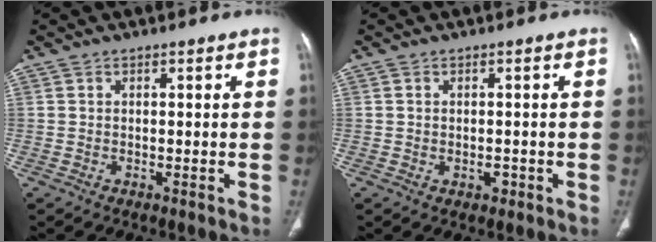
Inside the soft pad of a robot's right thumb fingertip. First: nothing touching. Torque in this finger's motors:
{"motor_torque": [-0.30, 0.09, -0.01, -0.10, -0.03]}